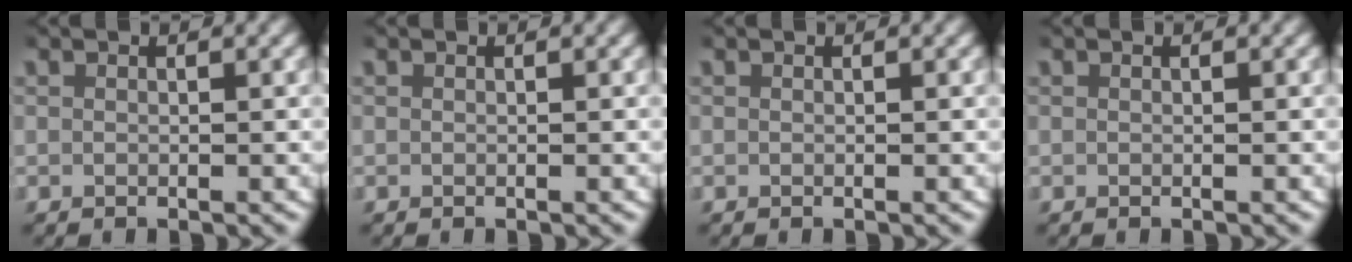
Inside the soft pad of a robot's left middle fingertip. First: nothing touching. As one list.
[{"total": 0.0}, {"total": 0.0}, {"total": 0.0}]